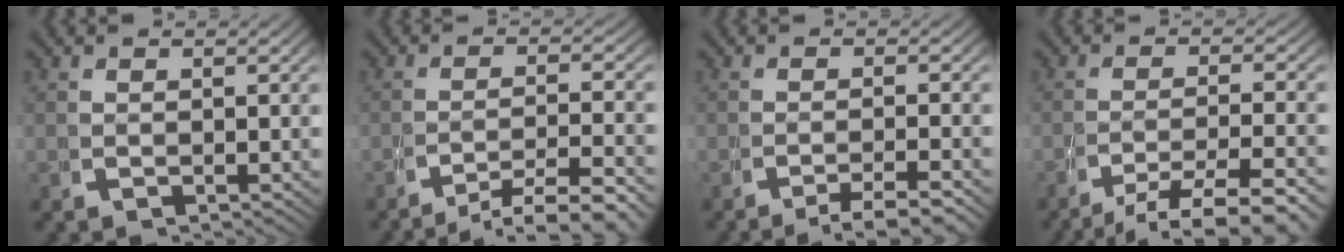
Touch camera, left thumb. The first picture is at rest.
{"total": 4.7, "force": [-3.0, 1.8, 3.1], "torque": [-0.040, -0.008, -0.044]}
{"total": 3.8, "force": [-2.9, 1.0, 2.3], "torque": [-0.034, -0.003, -0.047]}
{"total": 6.4, "force": [-3.8, 2.6, 4.4], "torque": [-0.072, -0.014, -0.050]}